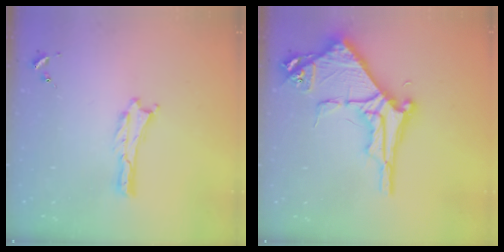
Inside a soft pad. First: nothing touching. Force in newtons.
{"total": 8.7, "press": 8.7, "slide": 1.0}